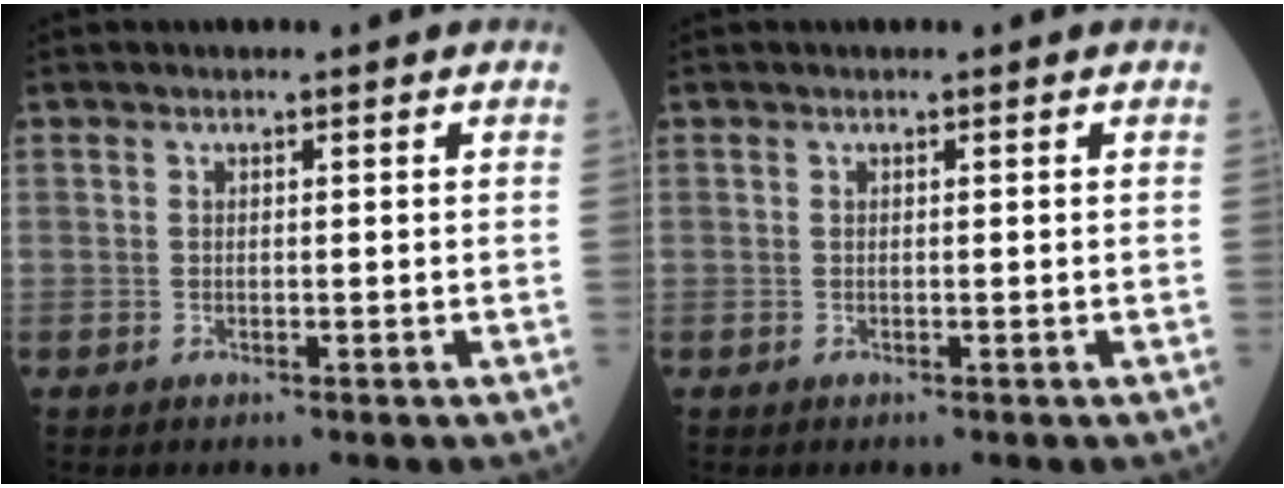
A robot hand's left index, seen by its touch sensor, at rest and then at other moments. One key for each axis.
{"total": 0.0}